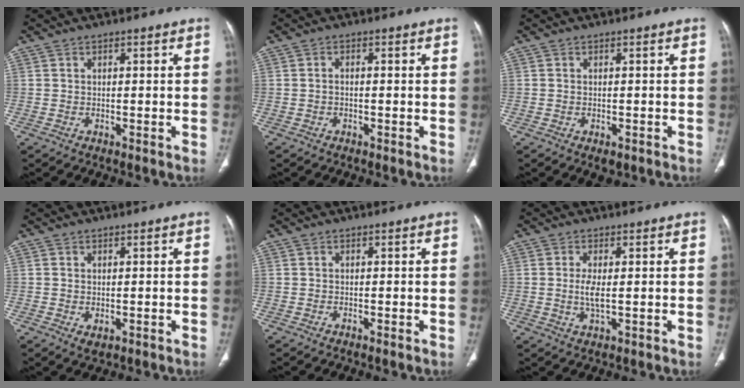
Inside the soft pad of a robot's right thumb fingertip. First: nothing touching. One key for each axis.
{"total": 0.9, "fx": -0.3, "fy": 0.4, "fz": 0.7, "tx": -0.013, "ty": 0.004, "tz": -0.007}
{"total": 1.9, "fx": -1.0, "fy": 1.0, "fz": 1.2, "tx": -0.017, "ty": 0.004, "tz": -0.006}
{"total": 1.6, "fx": -0.4, "fy": 1.0, "fz": 1.2, "tx": -0.021, "ty": -0.004, "tz": 0.000}
{"total": 0.6, "fx": -0.4, "fy": 0.0, "fz": 0.4, "tx": -0.009, "ty": -0.001, "tz": -0.005}
{"total": 3.3, "fx": 0.0, "fy": 1.0, "fz": 3.2, "tx": -0.074, "ty": -0.008, "tz": 0.002}